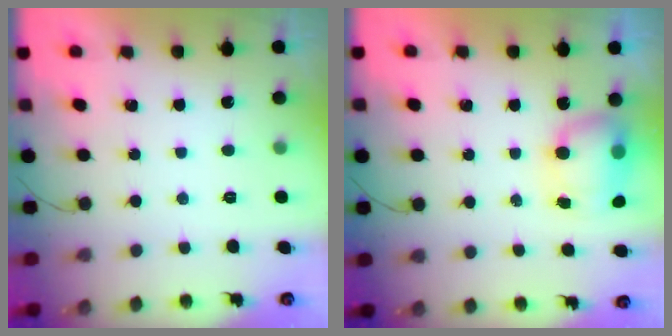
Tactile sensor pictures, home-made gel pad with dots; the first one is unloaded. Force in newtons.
{"total": 7.5, "press": 7.4, "slide": 1.3}